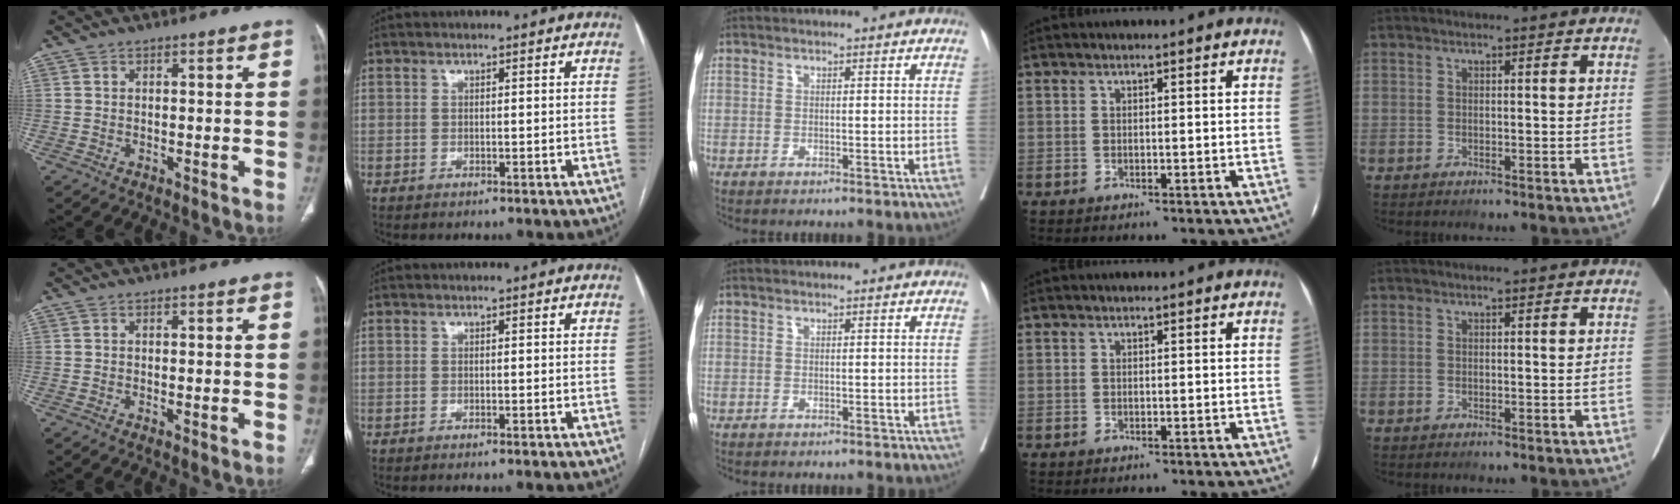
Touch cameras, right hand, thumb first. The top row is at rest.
{"thumb": {"total": 0.7, "force": [-0.1, 0.2, 0.6], "torque": [-0.015, -0.004, -0.001]}}